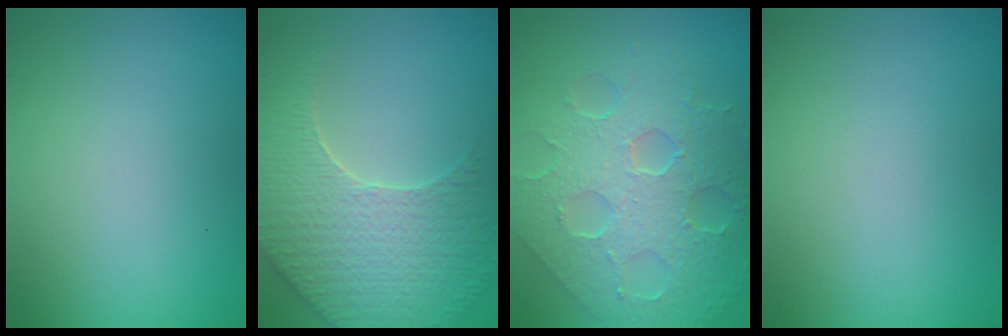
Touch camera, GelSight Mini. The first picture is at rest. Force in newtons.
{"total": 5.4, "press": 4.8, "slide": 2.5}
{"total": 8.7, "press": 5.9, "slide": 6.4}
{"total": 0.0}